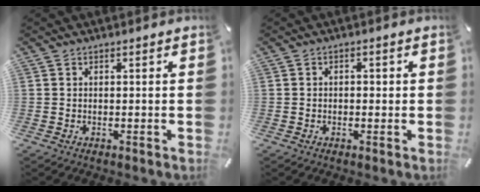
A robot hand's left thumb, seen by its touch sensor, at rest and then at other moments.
{"total": 1.2, "force": [-0.4, 0.9, 0.6], "torque": [-0.014, 0.003, -0.010]}